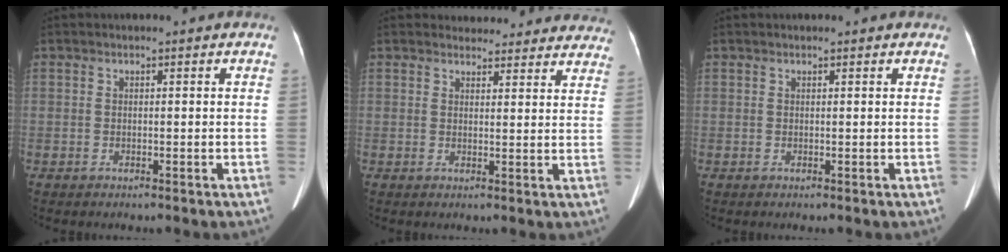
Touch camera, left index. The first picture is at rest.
{"total": 15.2, "force": [14.3, 4.6, 2.2], "torque": [0.005, -0.009, 0.145]}
{"total": 0.9, "force": [0.8, 0.1, 0.4], "torque": [-0.006, 0.014, 0.012]}